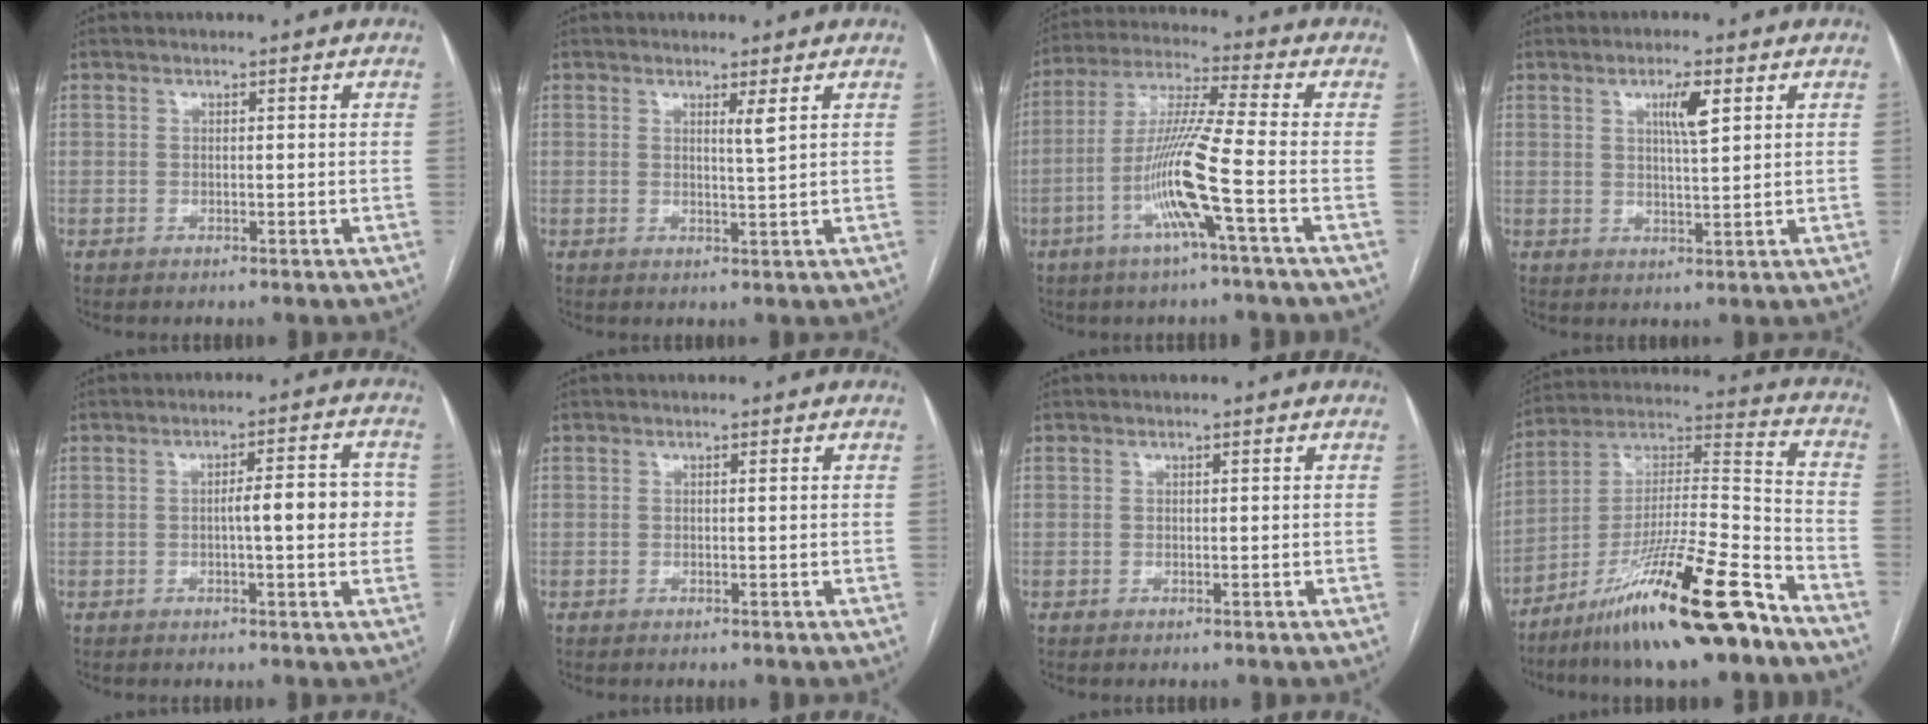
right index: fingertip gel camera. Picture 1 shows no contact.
{"total": 1.7, "force": [1.0, -0.4, 1.3], "torque": [-0.026, -0.010, 0.021]}
{"total": 11.7, "force": [-4.1, -1.3, 10.9], "torque": [-0.222, -0.002, -0.082]}
{"total": 4.4, "force": [1.9, 0.5, 3.9], "torque": [-0.068, 0.000, 0.033]}
{"total": 7.0, "force": [-0.2, 1.3, 6.8], "torque": [-0.093, 0.018, -0.002]}
{"total": 0.0}
{"total": 0.0}
{"total": 21.3, "force": [-14.4, 1.2, 15.6], "torque": [-0.274, -0.018, -0.247]}